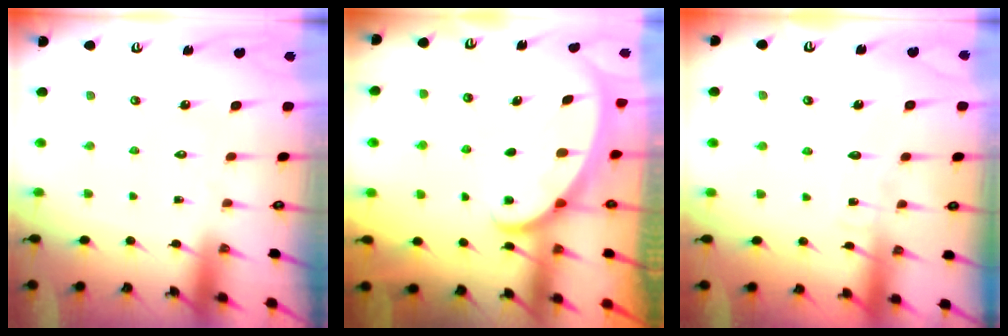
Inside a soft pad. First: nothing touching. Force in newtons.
{"total": 2.2, "press": 2.2, "slide": 0.1}
{"total": 5.4, "press": 5.4, "slide": 0.5}